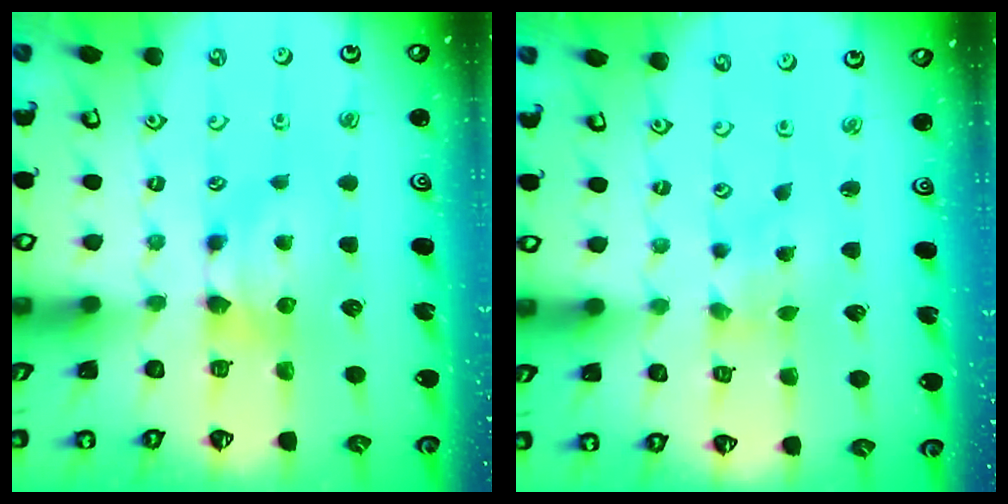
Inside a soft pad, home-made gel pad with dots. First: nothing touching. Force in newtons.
{"total": 4.0, "press": 4.0, "slide": 0.8}